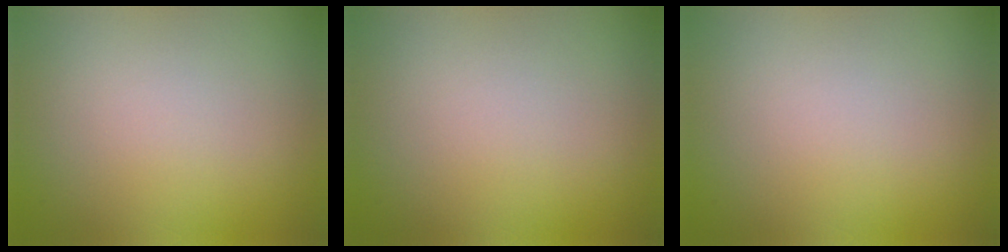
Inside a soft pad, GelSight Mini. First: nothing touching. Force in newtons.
{"total": 0.0}
{"total": 0.0}